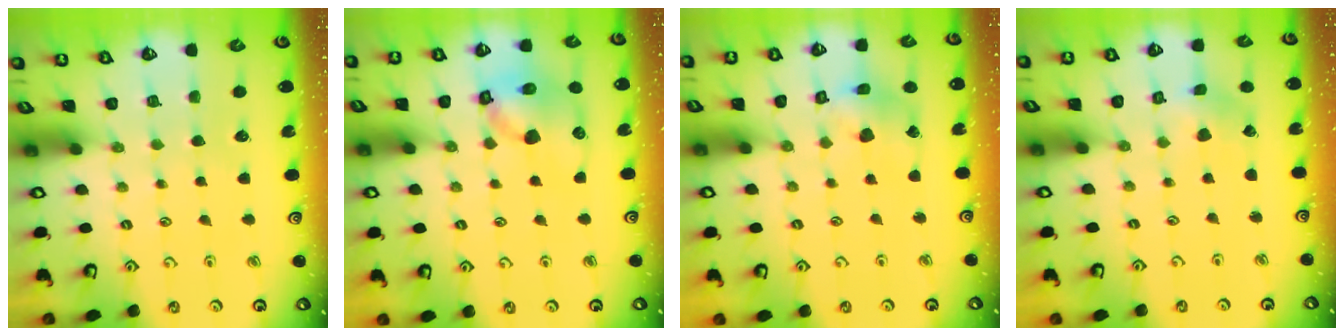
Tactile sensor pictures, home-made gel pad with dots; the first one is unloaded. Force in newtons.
{"total": 12.5, "press": 12.4, "slide": 1.6}
{"total": 9.4, "press": 9.4, "slide": 1.1}
{"total": 1.6, "press": 1.6, "slide": 0.0}